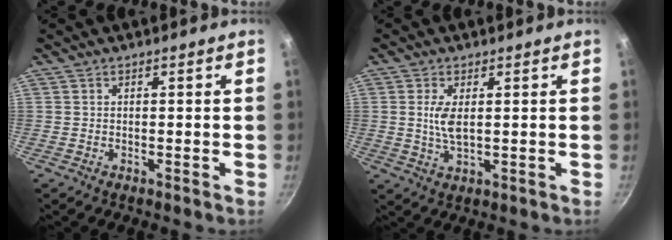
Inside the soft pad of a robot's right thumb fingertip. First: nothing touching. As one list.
[{"total": 4.5, "force": [0.7, 1.9, 4.0], "torque": [-0.085, -0.010, 0.019]}]